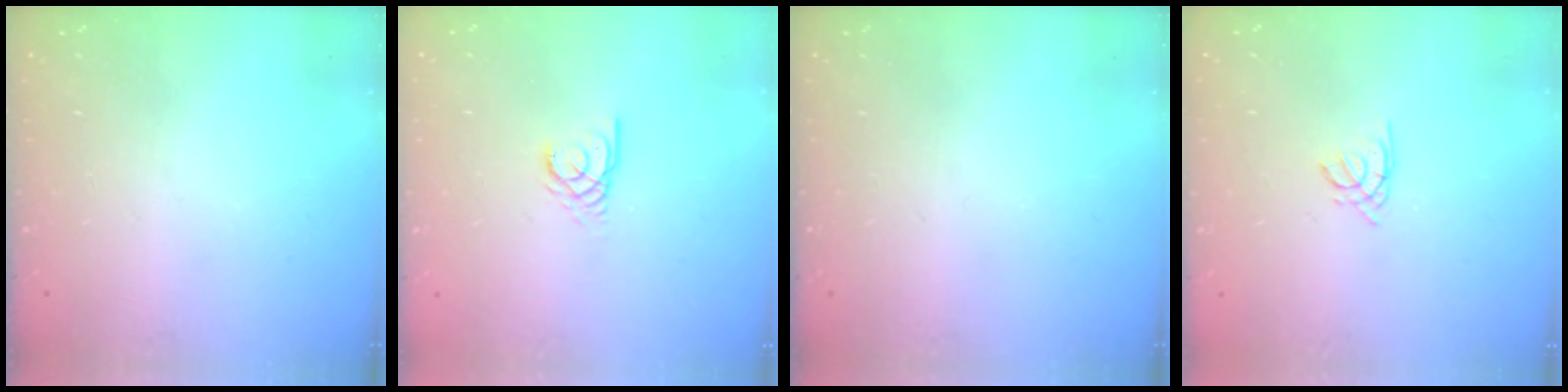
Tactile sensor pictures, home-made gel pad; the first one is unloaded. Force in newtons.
{"total": 2.9, "press": 2.9, "slide": 0.2}
{"total": 0.0}
{"total": 1.4, "press": 1.3, "slide": 0.3}